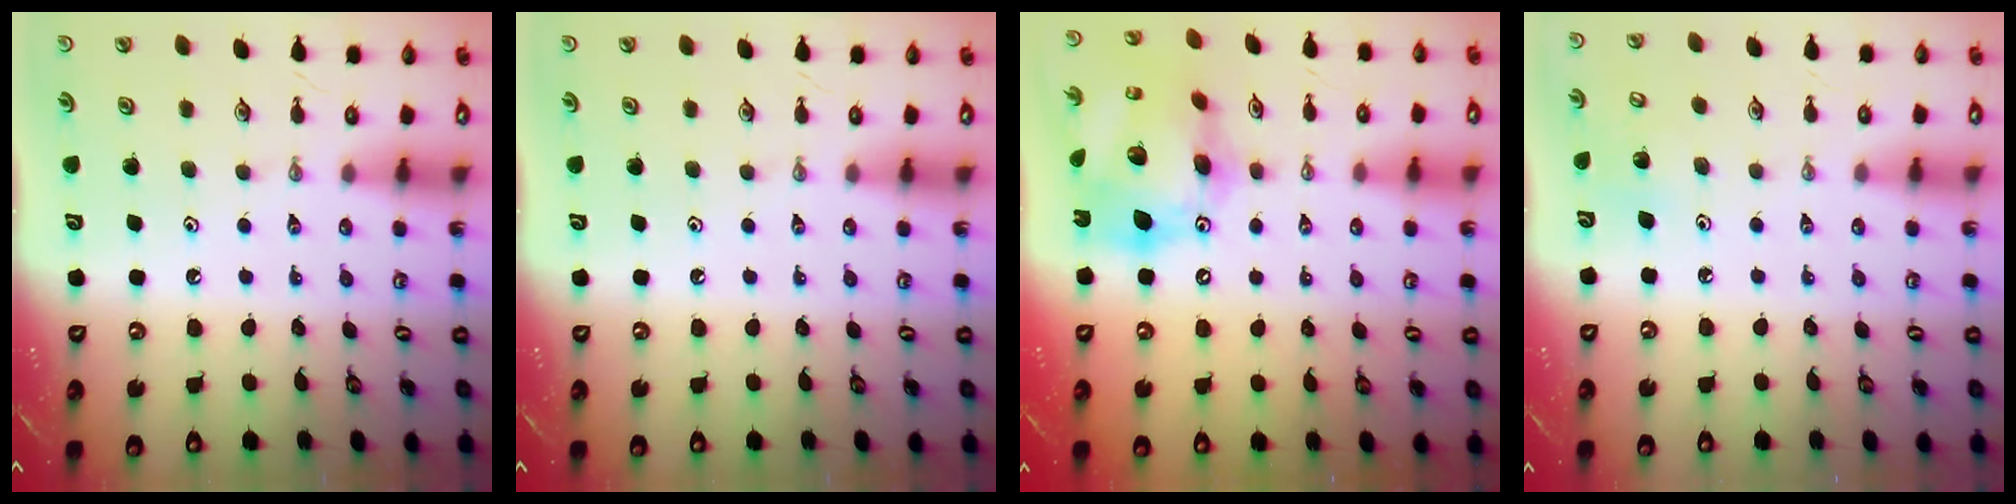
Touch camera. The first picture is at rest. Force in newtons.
{"total": 0.0}
{"total": 19.1, "press": 19.0, "slide": 1.8}
{"total": 4.8, "press": 4.8, "slide": 0.4}